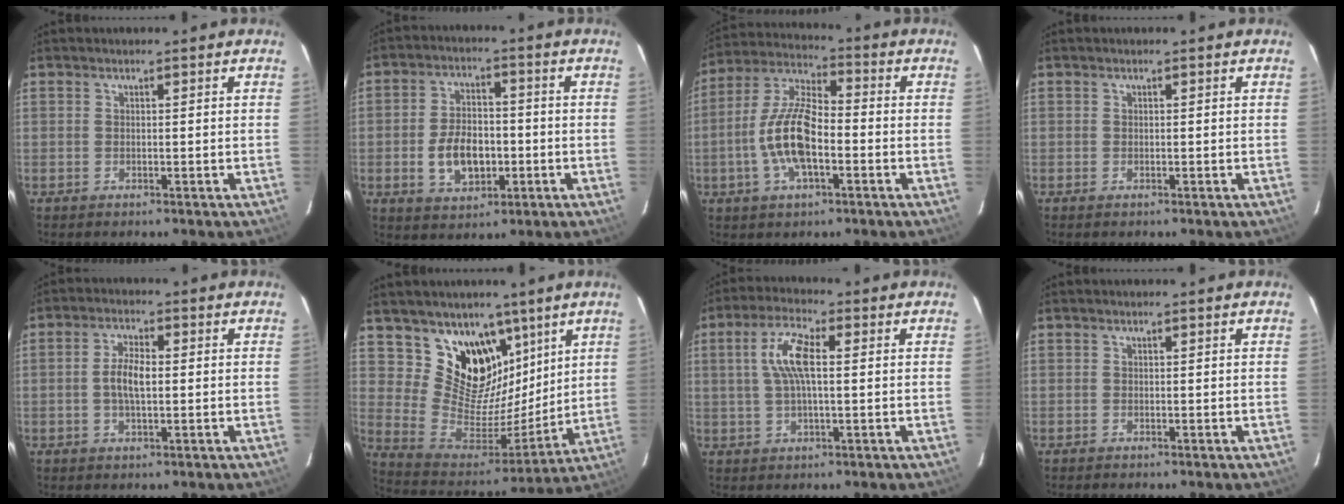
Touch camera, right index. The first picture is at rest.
{"total": 9.4, "force": [-2.3, 6.0, 6.9], "torque": [-0.135, 0.010, -0.028]}
{"total": 12.9, "force": [-3.3, 5.2, 11.3], "torque": [-0.239, 0.006, -0.066]}
{"total": 0.0}
{"total": 5.0, "force": [-0.2, 2.0, 4.5], "torque": [-0.090, 0.006, -0.003]}
{"total": 16.5, "force": [10.0, 11.3, 6.6], "torque": [-0.129, -0.015, 0.195]}
{"total": 7.8, "force": [1.2, 2.5, 7.3], "torque": [-0.147, 0.014, 0.025]}
{"total": 0.0}